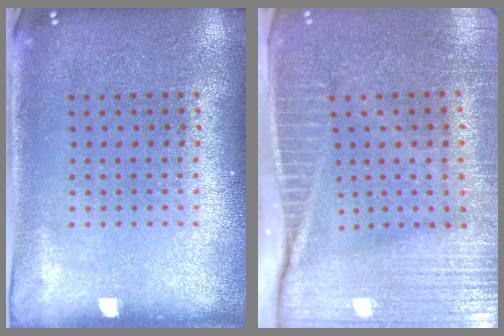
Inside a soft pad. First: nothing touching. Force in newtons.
{"total": 4.1, "press": 3.7, "slide": 1.9}